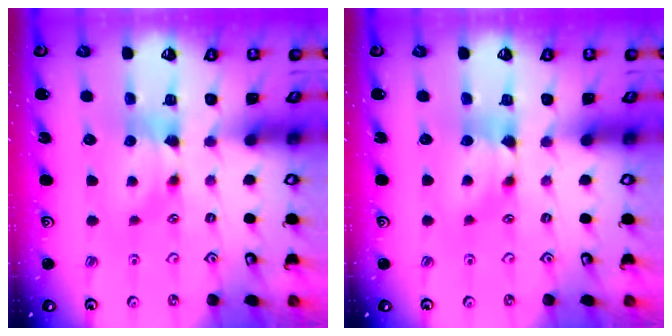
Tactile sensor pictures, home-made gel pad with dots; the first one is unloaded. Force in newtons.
{"total": 0.6, "press": 0.2, "slide": 0.5}